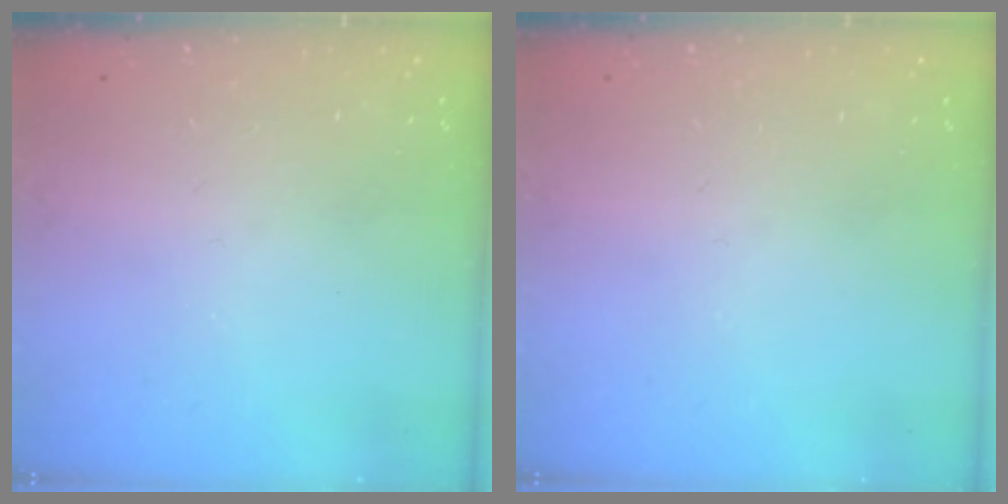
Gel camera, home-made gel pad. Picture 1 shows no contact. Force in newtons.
{"total": 0.0}